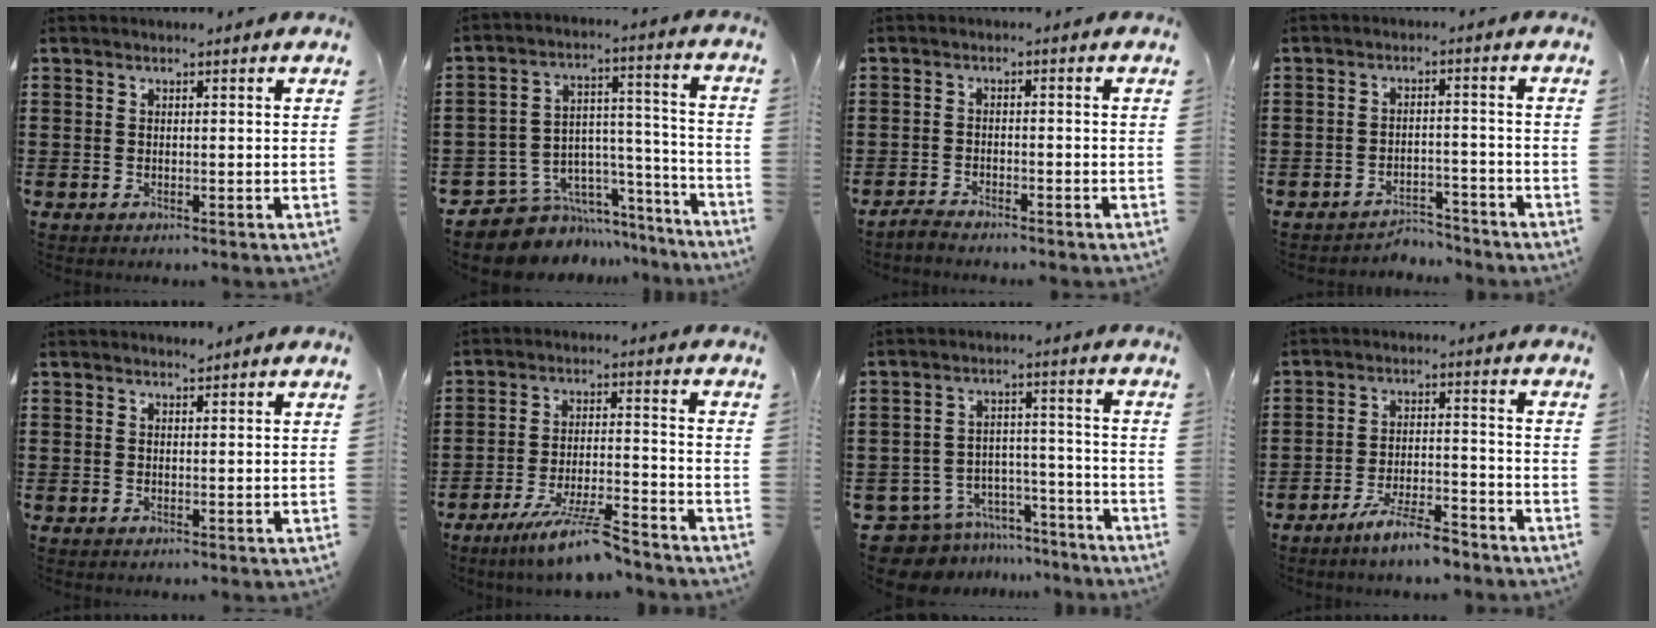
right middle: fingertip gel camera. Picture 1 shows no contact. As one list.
[{"total": 7.3, "force": [-6.0, 4.1, 0.7], "torque": [-0.021, 0.010, -0.110]}, {"total": 1.8, "force": [-1.7, 0.0, 0.3], "torque": [-0.011, 0.000, -0.033]}, {"total": 3.2, "force": [-3.2, 0.3, 0.2], "torque": [-0.011, 0.000, -0.067]}, {"total": 1.1, "force": [1.1, 0.2, 0.1], "torque": [-0.005, -0.002, 0.022]}, {"total": 8.0, "force": [-6.4, 0.6, 4.8], "torque": [-0.100, -0.010, -0.119]}, {"total": 8.0, "force": [-7.5, 2.5, 1.1], "torque": [-0.038, 0.020, -0.150]}, {"total": 6.1, "force": [-5.2, 0.5, 3.2], "torque": [-0.065, -0.005, -0.097]}]